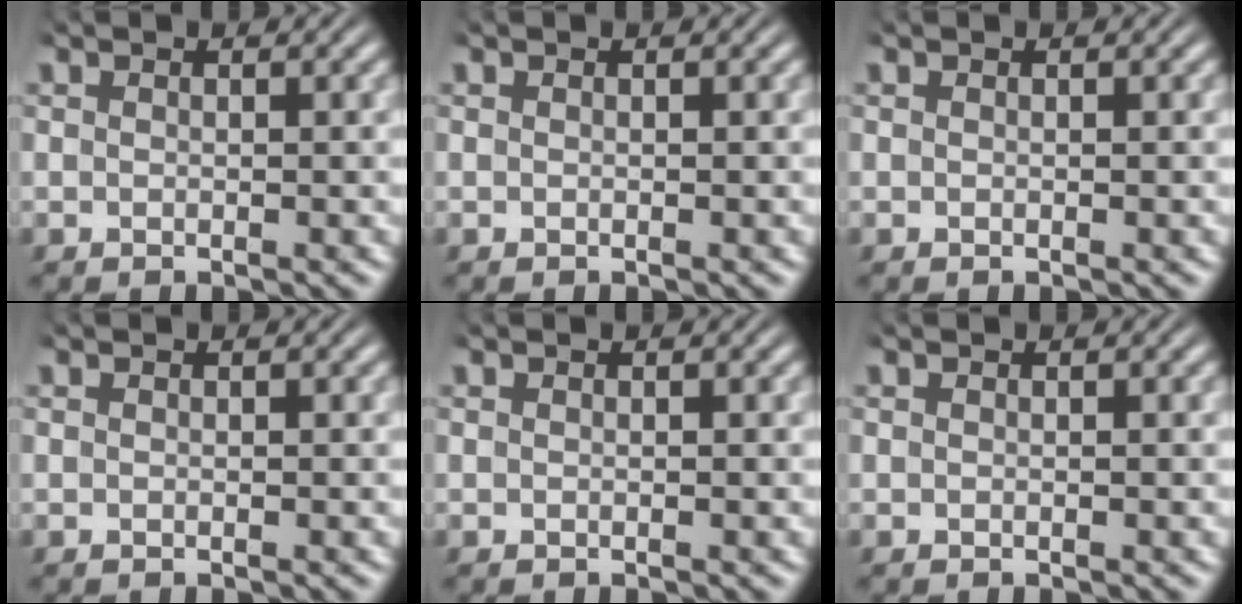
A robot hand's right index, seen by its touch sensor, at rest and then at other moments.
{"total": 0.0}
{"total": 0.0}
{"total": 0.0}
{"total": 0.0}
{"total": 0.0}